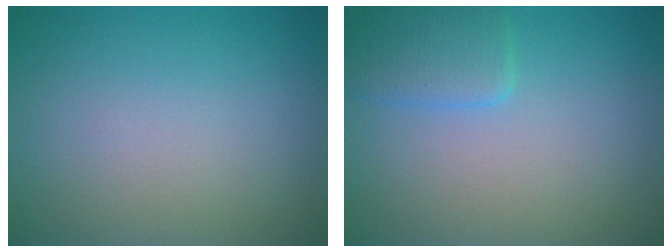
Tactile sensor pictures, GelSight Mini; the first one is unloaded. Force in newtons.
{"total": 2.6, "press": 2.5, "slide": 0.3}